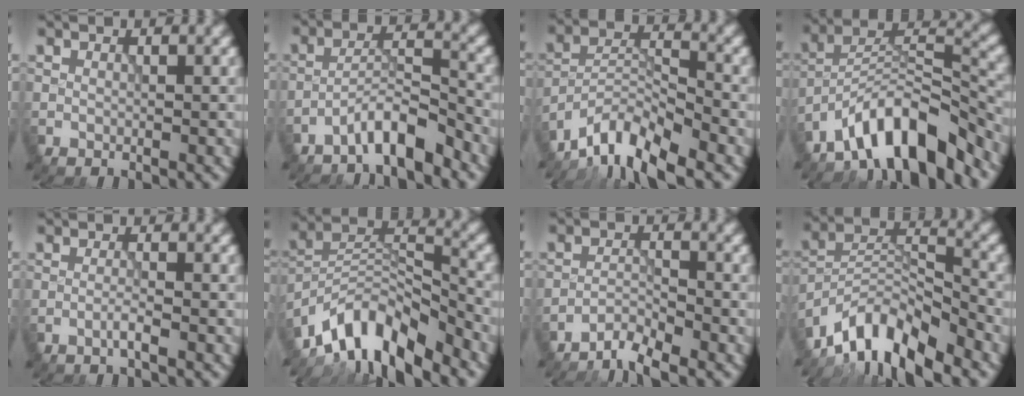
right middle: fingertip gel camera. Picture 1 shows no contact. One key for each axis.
{"total": 4.5, "fx": -3.6, "fy": 0.7, "fz": 2.6, "tx": -0.043, "ty": 0.011, "tz": -0.073}
{"total": 7.8, "fx": -6.5, "fy": 2.0, "fz": 3.8, "tx": -0.058, "ty": -0.002, "tz": -0.132}
{"total": 9.9, "fx": -7.5, "fy": 2.9, "fz": 5.7, "tx": -0.080, "ty": 0.013, "tz": -0.142}
{"total": 1.3, "fx": -0.7, "fy": 0.1, "fz": 1.1, "tx": -0.018, "ty": 0.005, "tz": -0.017}
{"total": 10.3, "fx": -7.9, "fy": 3.5, "fz": 5.6, "tx": -0.088, "ty": 0.004, "tz": -0.159}
{"total": 2.9, "fx": -2.6, "fy": 0.3, "fz": 1.2, "tx": -0.021, "ty": 0.000, "tz": -0.057}
{"total": 9.5, "fx": -7.7, "fy": 2.9, "fz": 4.7, "tx": -0.073, "ty": 0.002, "tz": -0.155}